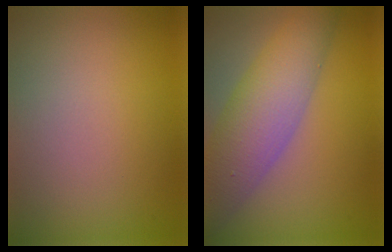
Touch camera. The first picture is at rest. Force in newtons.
{"total": 7.3, "press": 7.3, "slide": 0.3}